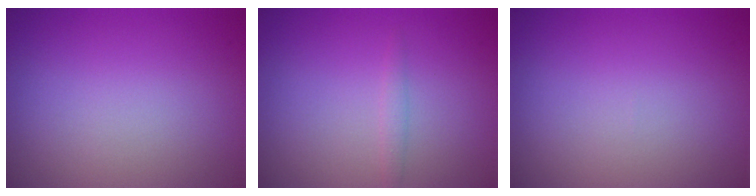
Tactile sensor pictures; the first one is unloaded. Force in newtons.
{"total": 0.9, "press": 0.9, "slide": 0.1}
{"total": 0.0}